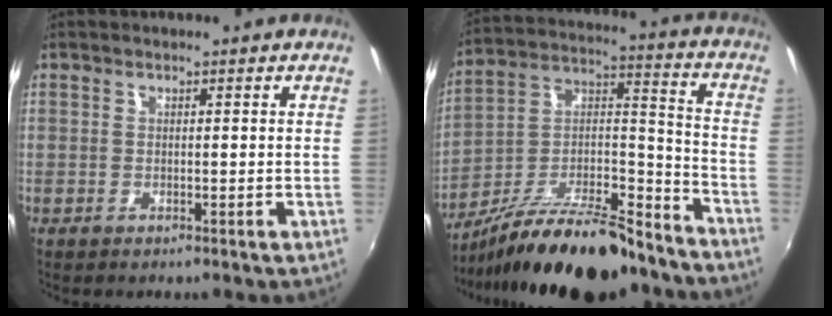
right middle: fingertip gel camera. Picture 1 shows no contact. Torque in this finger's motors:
{"motor_torque": [1.11, -1.03, 0.87, 0.16]}